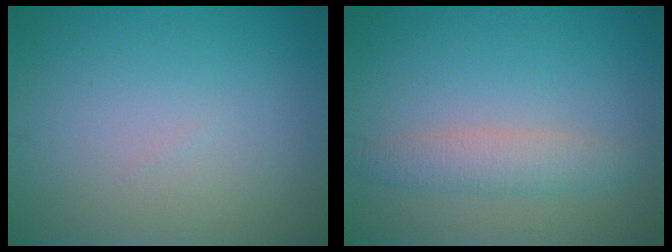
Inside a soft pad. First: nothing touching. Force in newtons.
{"total": 2.5, "press": 2.5, "slide": 0.1}